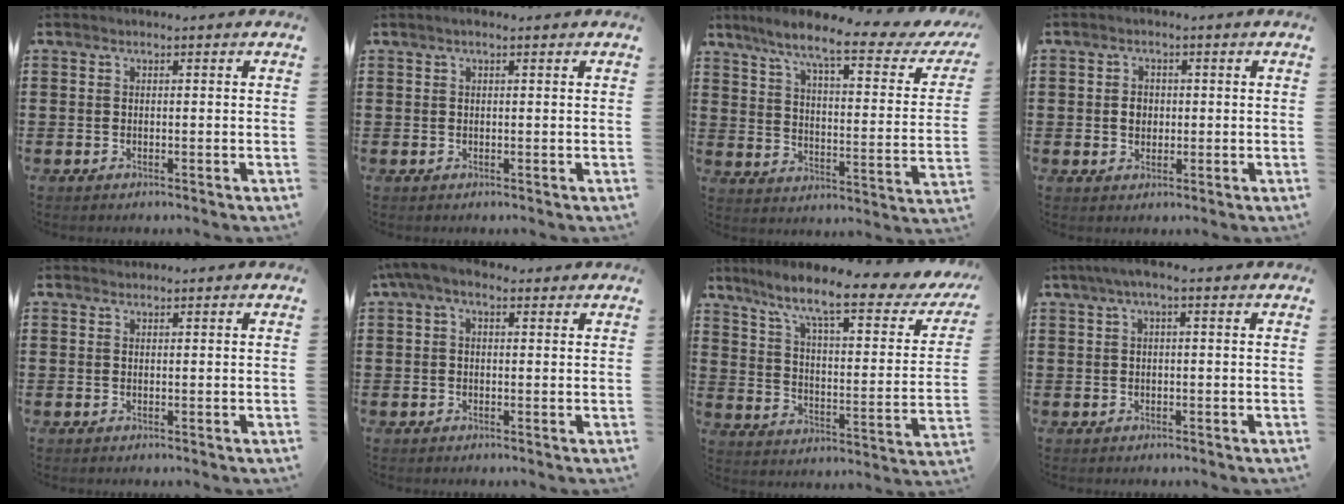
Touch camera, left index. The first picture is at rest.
{"total": 0.9, "force": [0.4, 0.1, 0.7], "torque": [-0.014, 0.002, 0.008]}
{"total": 9.2, "force": [6.8, 0.2, 6.2], "torque": [-0.137, -0.041, 0.105]}
{"total": 2.4, "force": [0.1, 1.9, 1.4], "torque": [-0.024, 0.002, -0.002]}
{"total": 0.6, "force": [0.6, 0.1, 0.1], "torque": [-0.004, 0.000, 0.013]}
{"total": 4.3, "force": [1.9, 1.9, 3.3], "torque": [-0.067, 0.010, 0.034]}
{"total": 10.0, "force": [7.5, 0.8, 6.6], "torque": [-0.138, -0.050, 0.115]}
{"total": 2.0, "force": [0.1, 0.2, 1.9], "torque": [-0.033, 0.001, 0.001]}